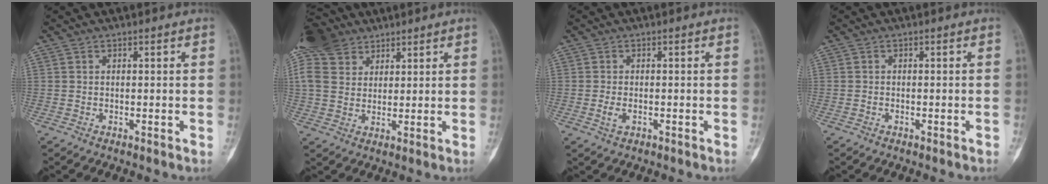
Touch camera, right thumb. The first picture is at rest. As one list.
[{"total": 12.7, "force": [8.5, 8.3, 4.6], "torque": [-0.088, -0.001, 0.170]}, {"total": 2.2, "force": [-0.7, 1.2, 1.7], "torque": [-0.037, 0.001, -0.014]}, {"total": 0.6, "force": [-0.5, 0.2, 0.2], "torque": [-0.003, 0.003, -0.009]}]